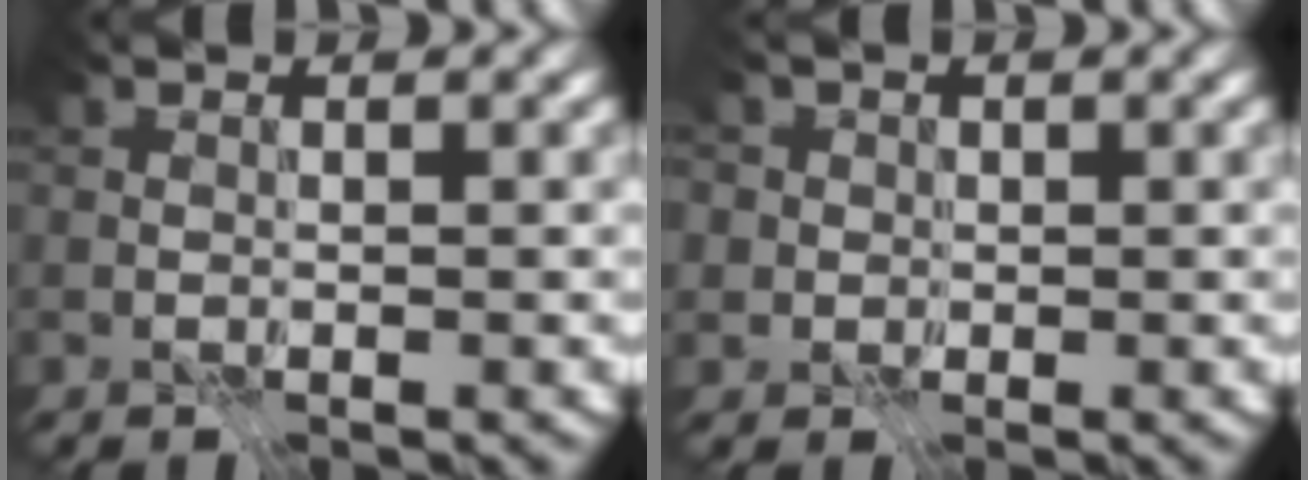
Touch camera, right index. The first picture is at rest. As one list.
[{"total": 3.0, "force": [1.0, 2.7, 0.8], "torque": [-0.001, 0.010, 0.005]}]